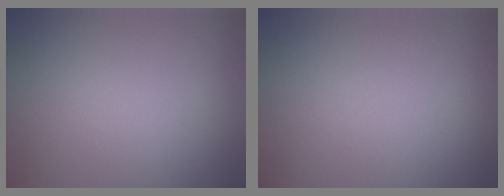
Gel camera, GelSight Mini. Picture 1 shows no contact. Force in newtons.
{"total": 0.0}